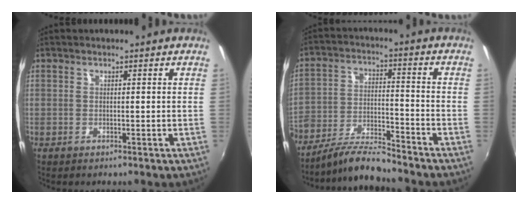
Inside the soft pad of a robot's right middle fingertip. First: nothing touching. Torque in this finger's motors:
{"motor_torque": [1.09, -1.05, 0.39, 0.21]}